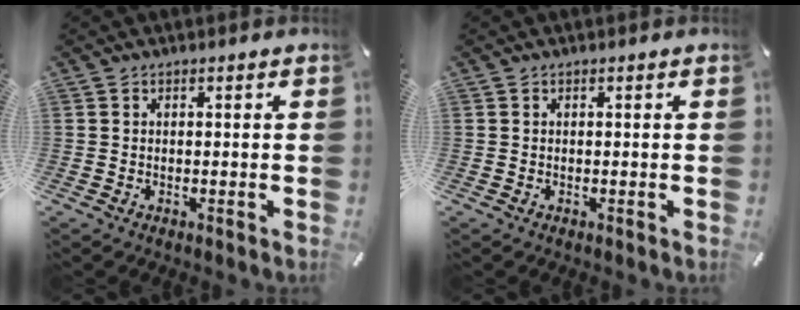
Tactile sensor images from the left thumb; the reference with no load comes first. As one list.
[{"total": 0.0}]